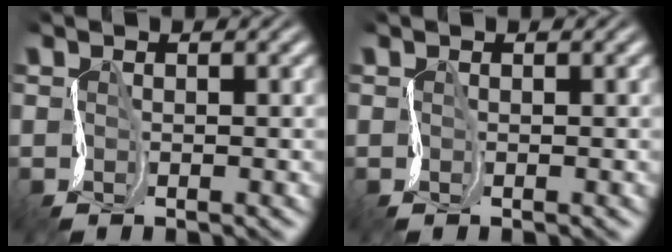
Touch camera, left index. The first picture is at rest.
{"total": 0.0}